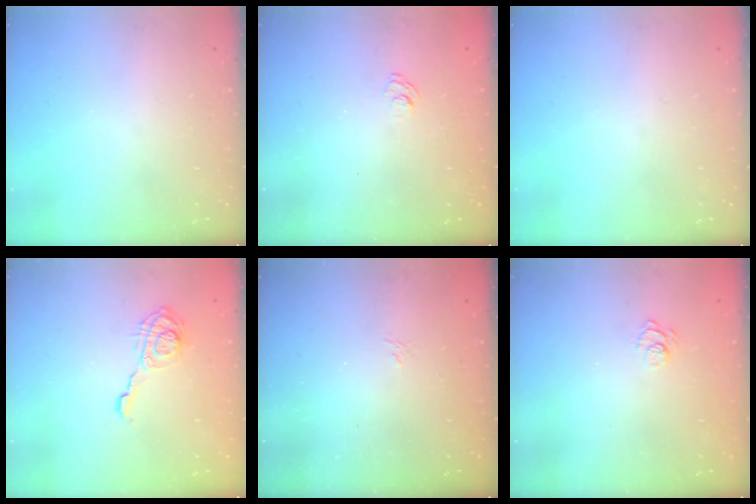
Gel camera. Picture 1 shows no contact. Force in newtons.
{"total": 2.4, "press": 2.0, "slide": 1.2}
{"total": 0.0}
{"total": 11.4, "press": 11.4, "slide": 0.1}
{"total": 1.1, "press": 0.4, "slide": 1.1}
{"total": 2.1, "press": 1.6, "slide": 1.3}